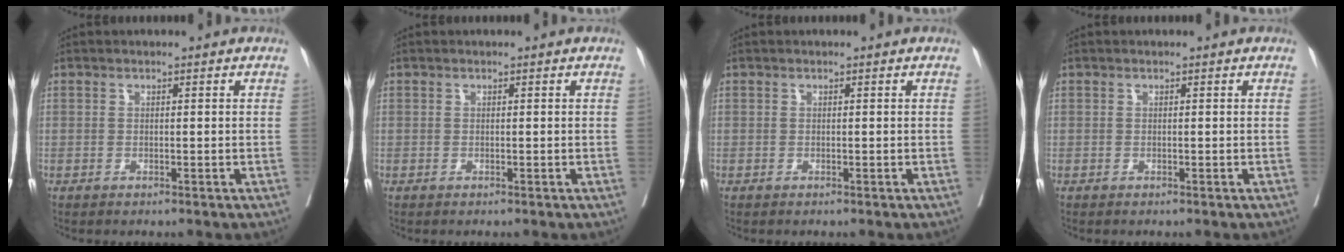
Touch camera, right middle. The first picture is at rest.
{"total": 0.0}
{"total": 0.0}
{"total": 0.0}